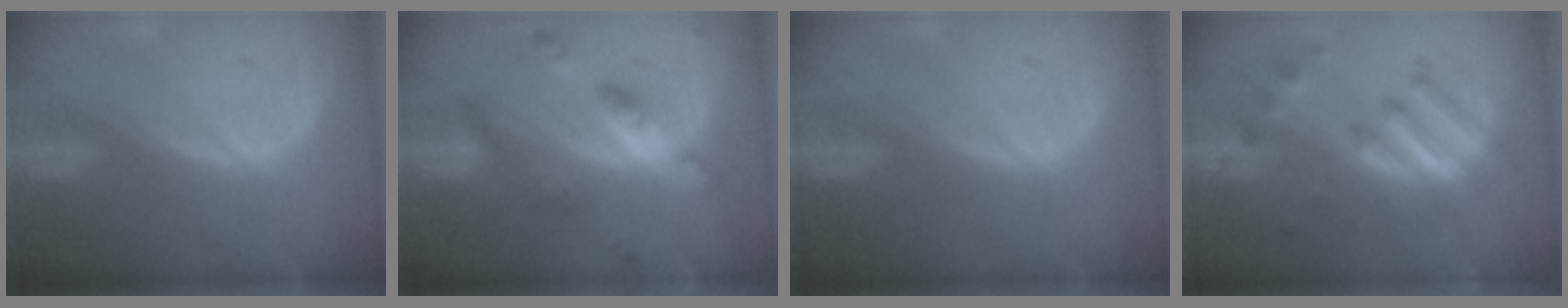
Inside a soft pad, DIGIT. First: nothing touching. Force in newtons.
{"total": 7.4, "press": 7.3, "slide": 0.5}
{"total": 0.0}
{"total": 8.5, "press": 8.2, "slide": 2.0}